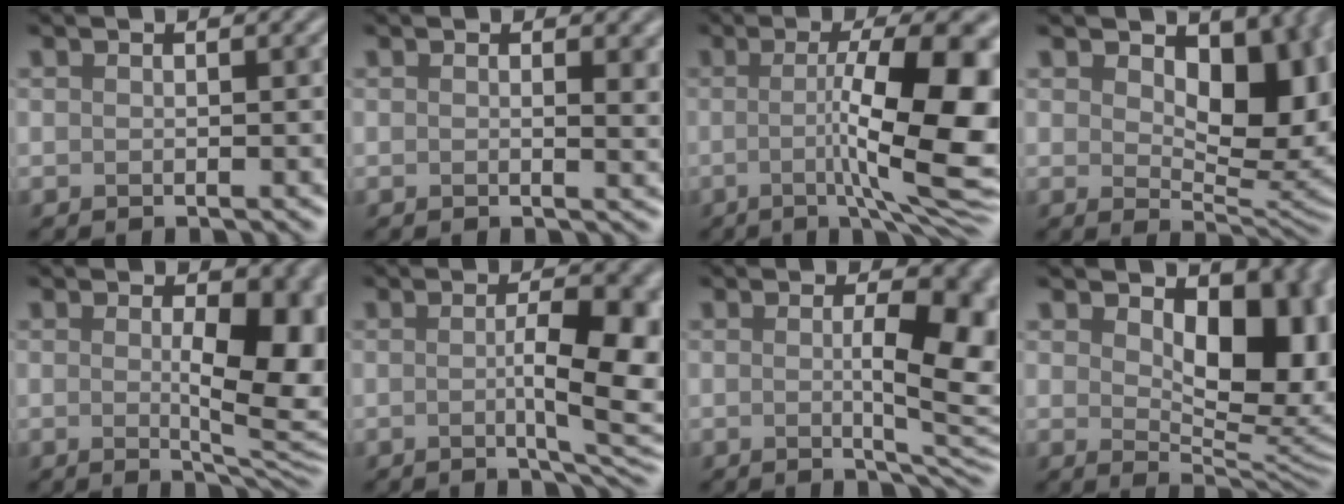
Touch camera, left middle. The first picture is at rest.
{"total": 2.0, "force": [0.5, 0.6, 1.8], "torque": [-0.020, -0.004, 0.006]}
{"total": 12.9, "force": [-0.4, 3.3, 12.5], "torque": [-0.161, -0.004, -0.009]}
{"total": 9.3, "force": [2.4, 5.4, 7.2], "torque": [-0.110, -0.017, 0.041]}
{"total": 8.3, "force": [0.3, 3.1, 7.7], "torque": [-0.098, -0.007, 0.012]}
{"total": 7.7, "force": [-0.3, 2.0, 7.4], "torque": [-0.098, -0.006, 0.000]}
{"total": 8.1, "force": [0.4, 2.5, 7.8], "torque": [-0.089, -0.002, 0.008]}
{"total": 9.9, "force": [2.4, 5.6, 7.8], "torque": [-0.110, -0.014, 0.041]}